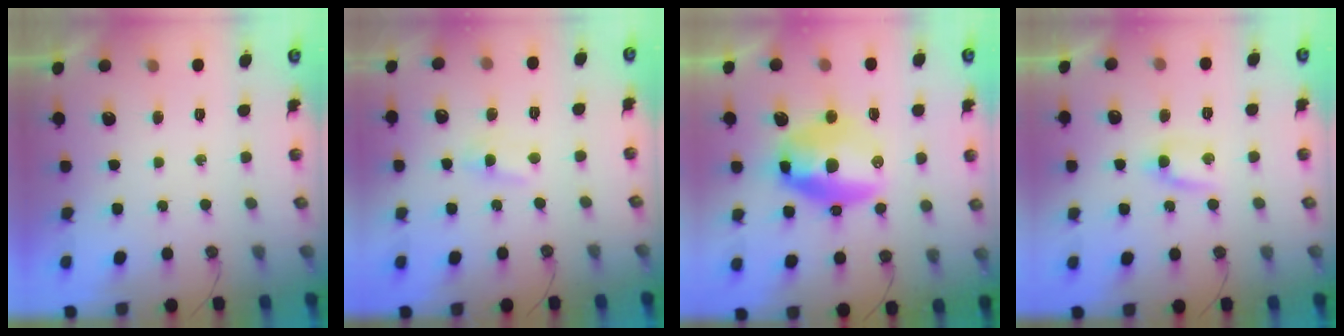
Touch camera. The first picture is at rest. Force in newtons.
{"total": 2.7, "press": 2.7, "slide": 0.3}
{"total": 13.4, "press": 13.4, "slide": 0.9}
{"total": 3.7, "press": 3.7, "slide": 0.4}